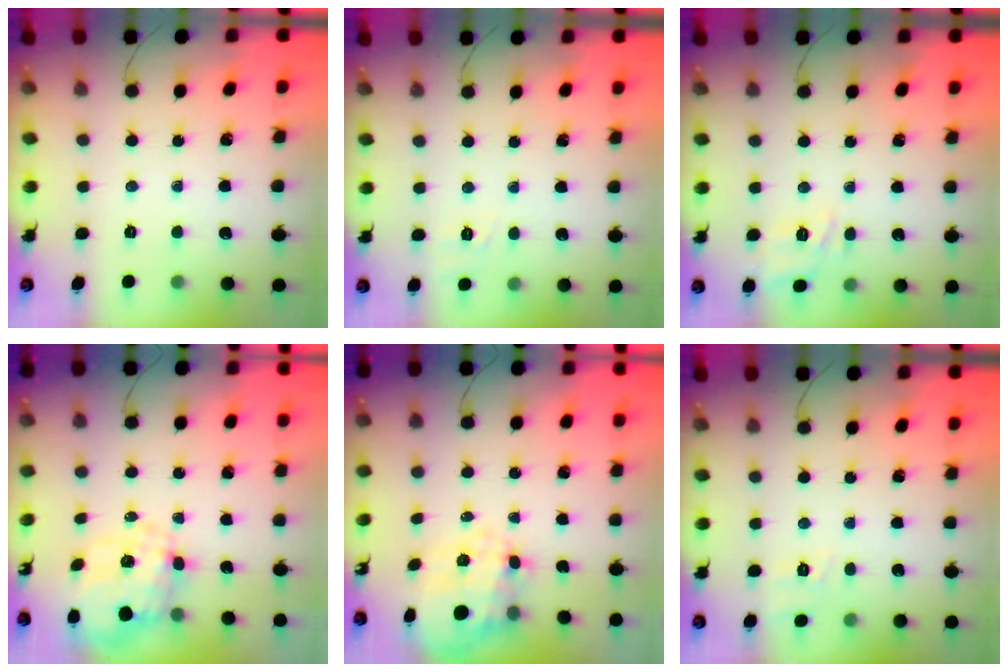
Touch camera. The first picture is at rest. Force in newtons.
{"total": 1.9, "press": 0.0, "slide": 1.9}
{"total": 3.5, "press": 3.2, "slide": 1.4}
{"total": 3.8, "press": 3.4, "slide": 1.8}
{"total": 9.6, "press": 9.5, "slide": 1.6}
{"total": 7.3, "press": 7.2, "slide": 1.6}